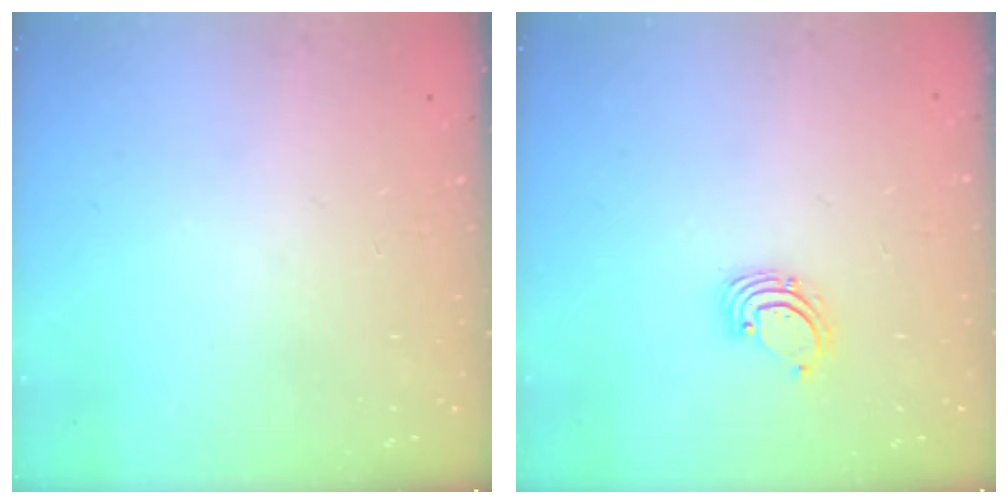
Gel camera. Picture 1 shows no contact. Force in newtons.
{"total": 2.3, "press": 2.3, "slide": 0.2}